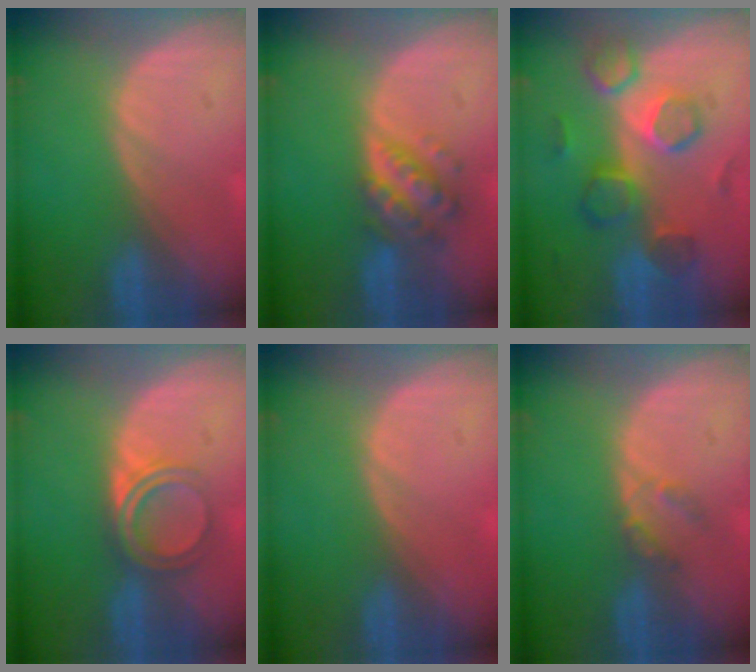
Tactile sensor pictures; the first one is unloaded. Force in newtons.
{"total": 6.3, "press": 5.6, "slide": 2.8}
{"total": 8.7, "press": 8.4, "slide": 2.3}
{"total": 4.9, "press": 4.4, "slide": 2.2}
{"total": 0.6, "press": 0.0, "slide": 0.6}
{"total": 2.2, "press": 2.1, "slide": 0.4}